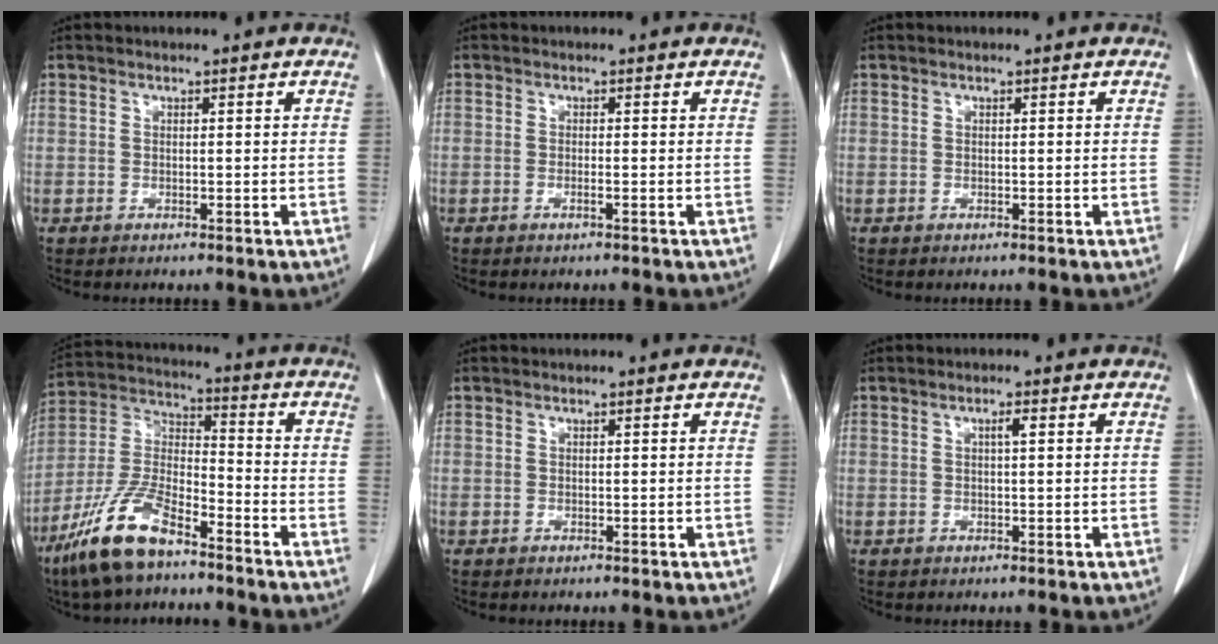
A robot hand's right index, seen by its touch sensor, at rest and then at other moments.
{"total": 0.7, "force": [-0.3, -0.1, 0.6], "torque": [-0.012, 0.000, -0.006]}
{"total": 0.0}
{"total": 13.3, "force": [-9.2, 4.0, 8.8], "torque": [-0.193, -0.005, -0.181]}
{"total": 0.0}
{"total": 1.4, "force": [0.5, 0.2, 1.3], "torque": [-0.023, 0.002, 0.006]}